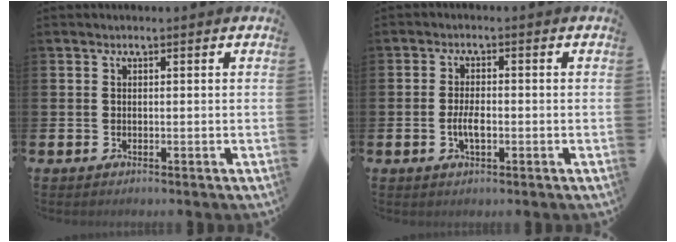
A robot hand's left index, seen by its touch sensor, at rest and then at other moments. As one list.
[{"total": 3.0, "force": [-0.6, 1.2, 2.7], "torque": [-0.033, -0.004, -0.015]}]